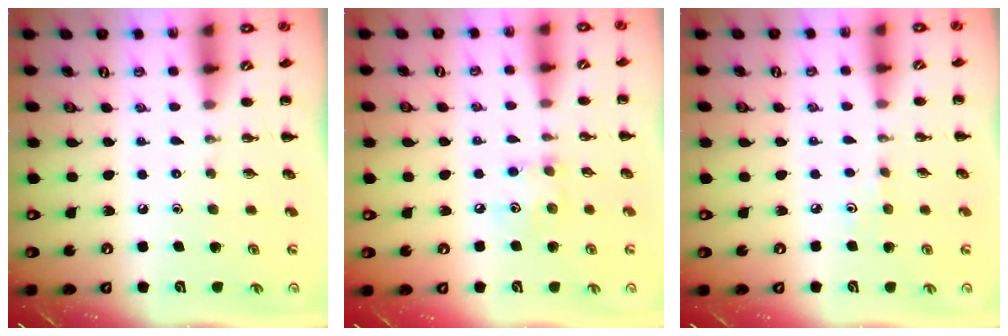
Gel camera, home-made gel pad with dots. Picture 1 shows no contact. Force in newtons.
{"total": 5.2, "press": 5.2, "slide": 0.5}
{"total": 3.1, "press": 2.9, "slide": 1.1}